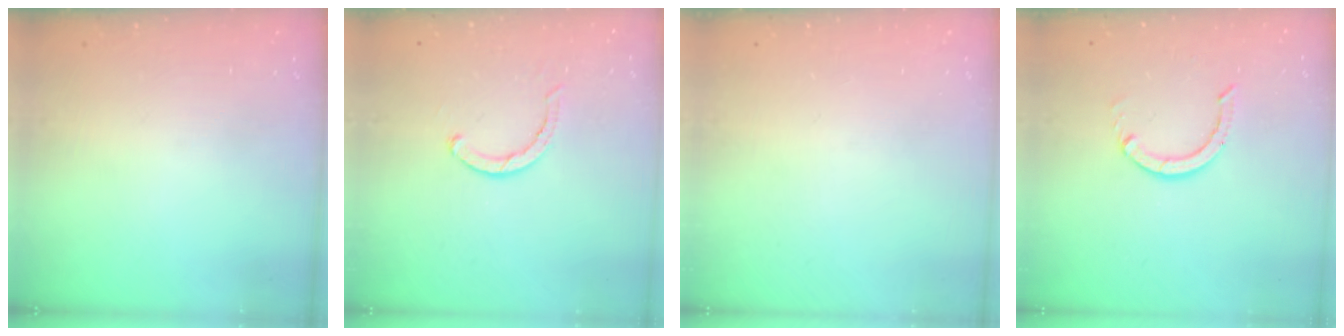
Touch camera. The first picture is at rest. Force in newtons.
{"total": 2.8, "press": 2.8, "slide": 0.2}
{"total": 0.0}
{"total": 3.7, "press": 3.7, "slide": 0.3}